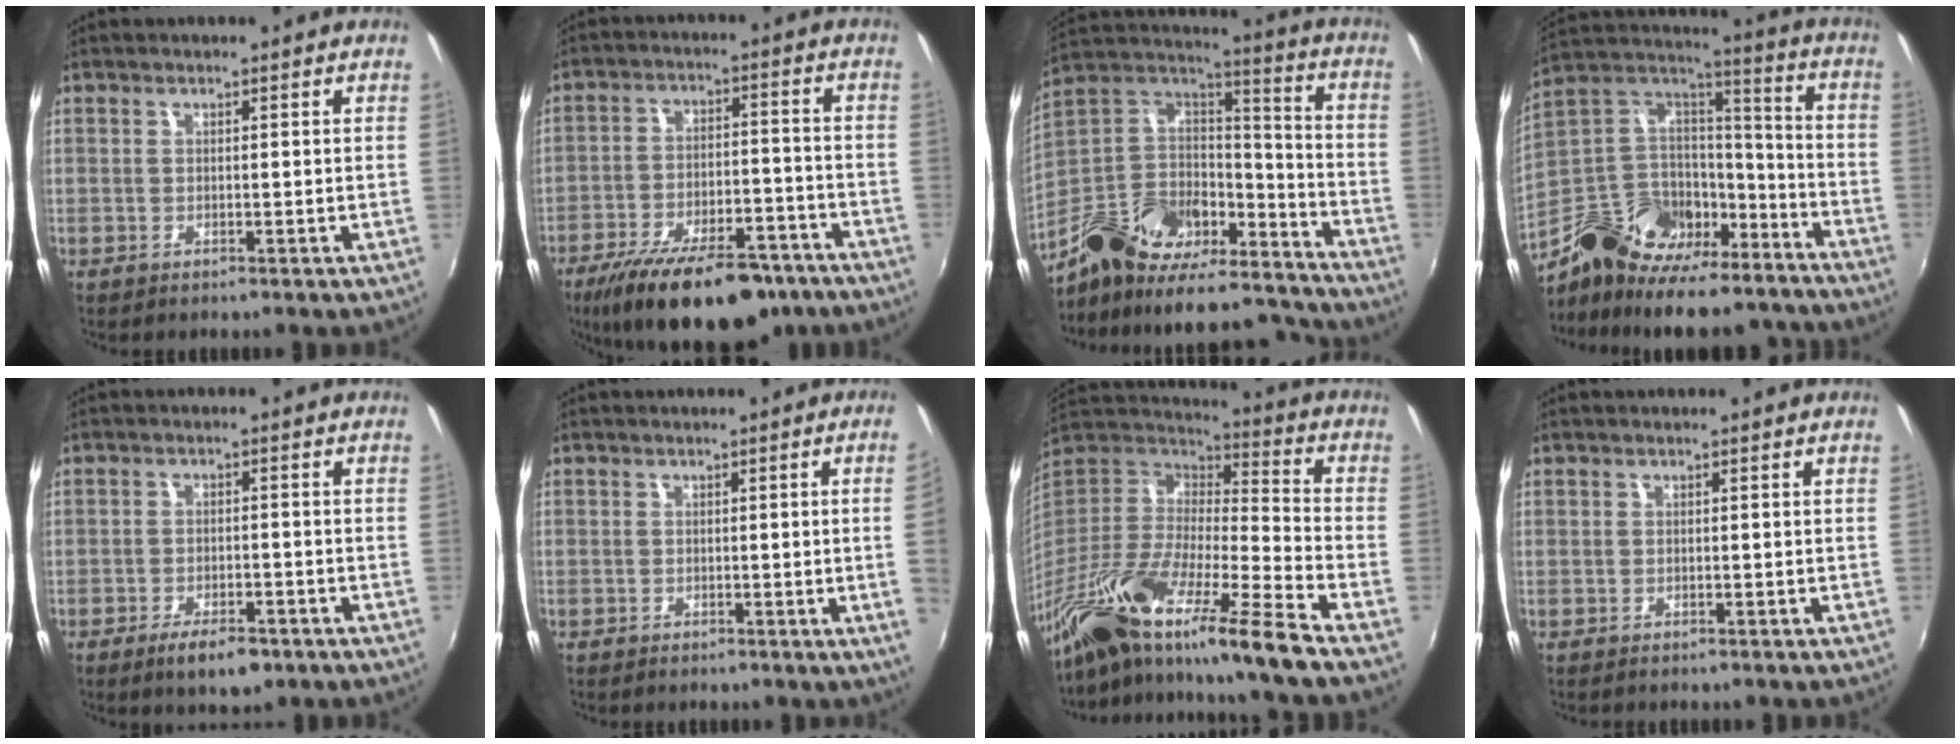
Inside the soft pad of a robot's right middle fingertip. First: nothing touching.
{"total": 21.7, "force": [-16.1, 7.6, 12.3], "torque": [-0.220, -0.025, -0.233]}
{"total": 28.3, "force": [-19.9, 13.6, 14.9], "torque": [-0.266, 0.027, -0.282]}
{"total": 24.7, "force": [-18.3, 13.2, 10.0], "torque": [-0.199, 0.063, -0.253]}
{"total": 5.7, "force": [-3.8, 1.9, 3.9], "torque": [-0.083, -0.011, -0.060]}
{"total": 3.3, "force": [-0.1, -1.8, 2.7], "torque": [-0.043, -0.012, 0.006]}
{"total": 25.4, "force": [-17.8, 2.2, 17.9], "torque": [-0.298, -0.035, -0.330]}
{"total": 0.0}